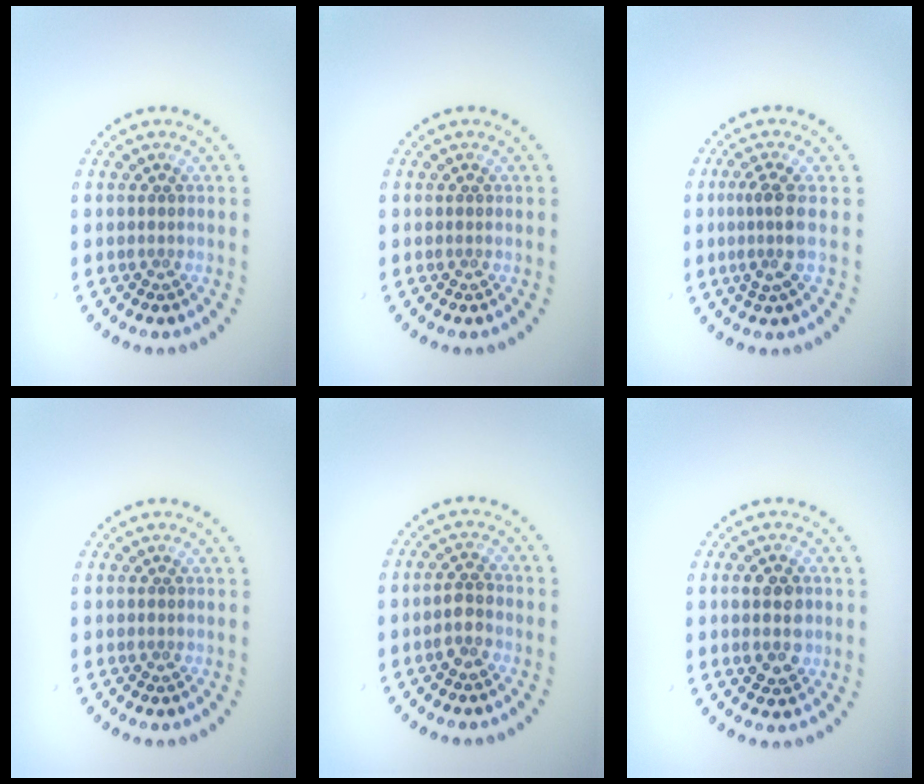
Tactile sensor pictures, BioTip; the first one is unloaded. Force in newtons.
{"total": 0.0}
{"total": 2.6, "press": 1.9, "slide": 1.8}
{"total": 0.0}
{"total": 1.5, "press": 1.4, "slide": 0.6}
{"total": 3.5, "press": 3.5, "slide": 0.1}